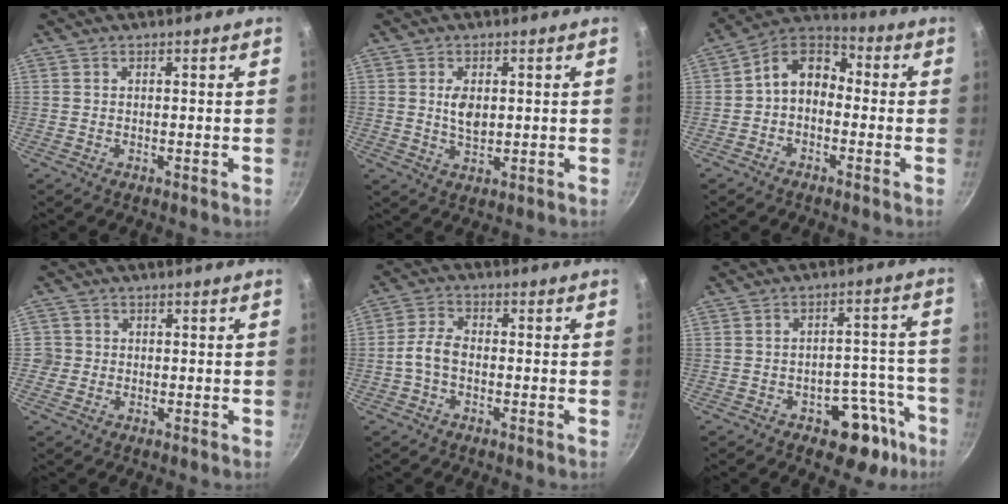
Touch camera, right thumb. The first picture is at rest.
{"total": 4.3, "force": [0.7, 2.5, 3.4], "torque": [-0.056, -0.008, 0.016]}
{"total": 9.6, "force": [-0.8, 6.9, 6.6], "torque": [-0.082, 0.038, -0.035]}
{"total": 2.4, "force": [-0.2, 2.4, -0.1], "torque": [0.018, 0.008, -0.006]}
{"total": 5.0, "force": [-1.2, 3.0, 3.8], "torque": [-0.076, 0.020, -0.029]}
{"total": 11.0, "force": [-6.3, 5.9, 6.9], "torque": [-0.050, 0.056, -0.081]}